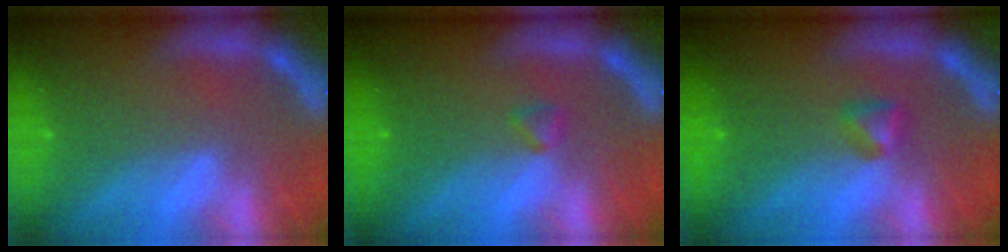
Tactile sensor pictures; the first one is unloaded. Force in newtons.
{"total": 0.9}
{"total": 1.4}